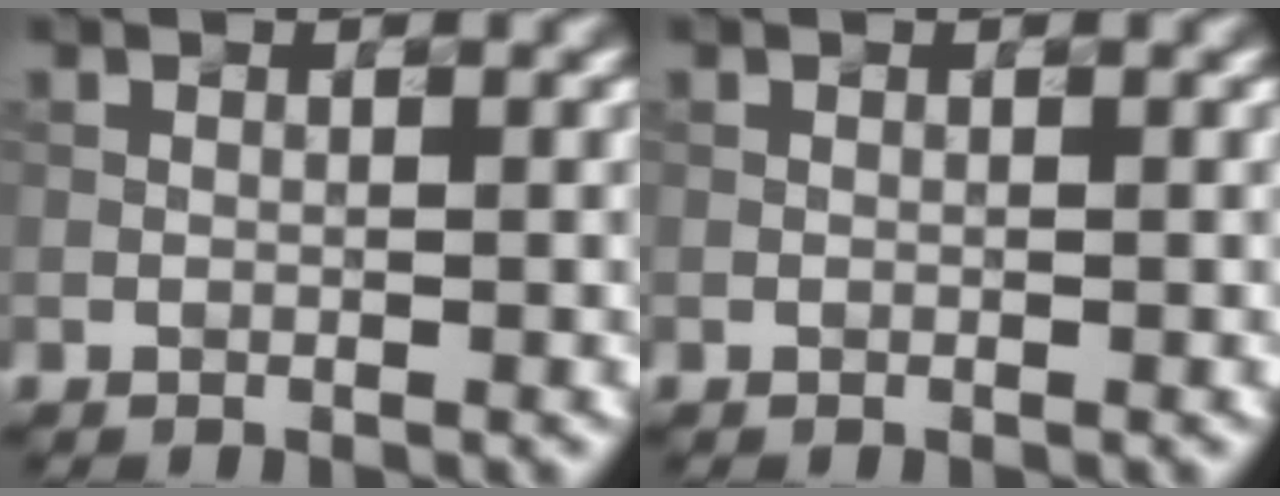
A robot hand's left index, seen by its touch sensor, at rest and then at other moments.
{"total": 0.0}